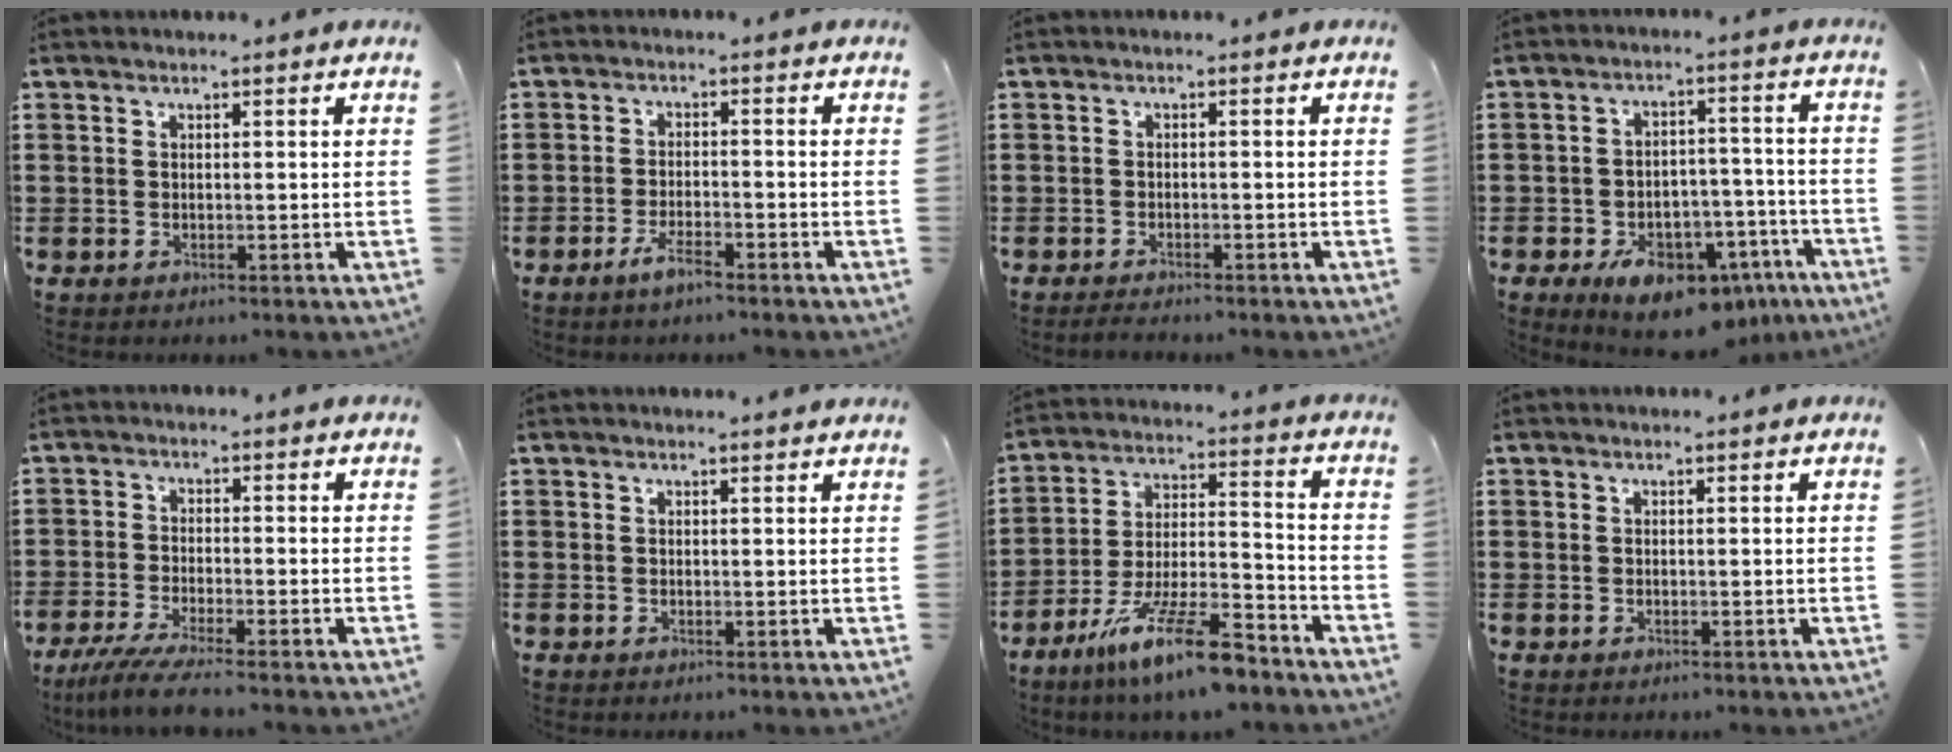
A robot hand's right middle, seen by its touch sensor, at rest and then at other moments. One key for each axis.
{"total": 3.3, "fx": -2.3, "fy": 0.7, "fz": 2.2, "tx": -0.051, "ty": 0.002, "tz": -0.047}
{"total": 1.0, "fx": -1.0, "fy": 0.1, "fz": 0.2, "tx": -0.008, "ty": -0.003, "tz": -0.019}
{"total": 8.6, "fx": -5.9, "fy": 4.3, "fz": 4.5, "tx": -0.071, "ty": 0.031, "tz": -0.101}
{"total": 4.4, "fx": -3.8, "fy": -0.2, "fz": 2.2, "tx": -0.059, "ty": -0.021, "tz": -0.077}
{"total": 0.7, "fx": 0.7, "fy": -0.1, "fz": 0.1, "tx": 0.004, "ty": -0.005, "tz": 0.011}
{"total": 12.7, "fx": -9.5, "fy": 2.0, "fz": 8.3, "tx": -0.154, "ty": 0.023, "tz": -0.176}
{"total": 0.0}